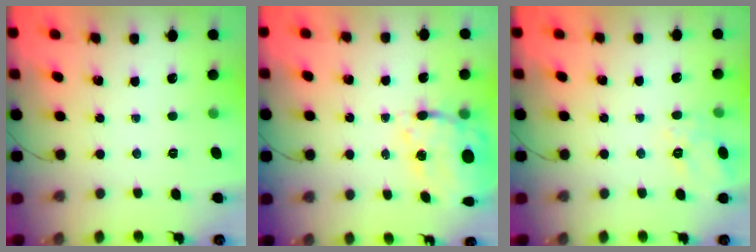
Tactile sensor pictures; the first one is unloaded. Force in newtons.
{"total": 9.9, "press": 9.1, "slide": 4.0}
{"total": 13.1, "press": 13.1, "slide": 0.6}